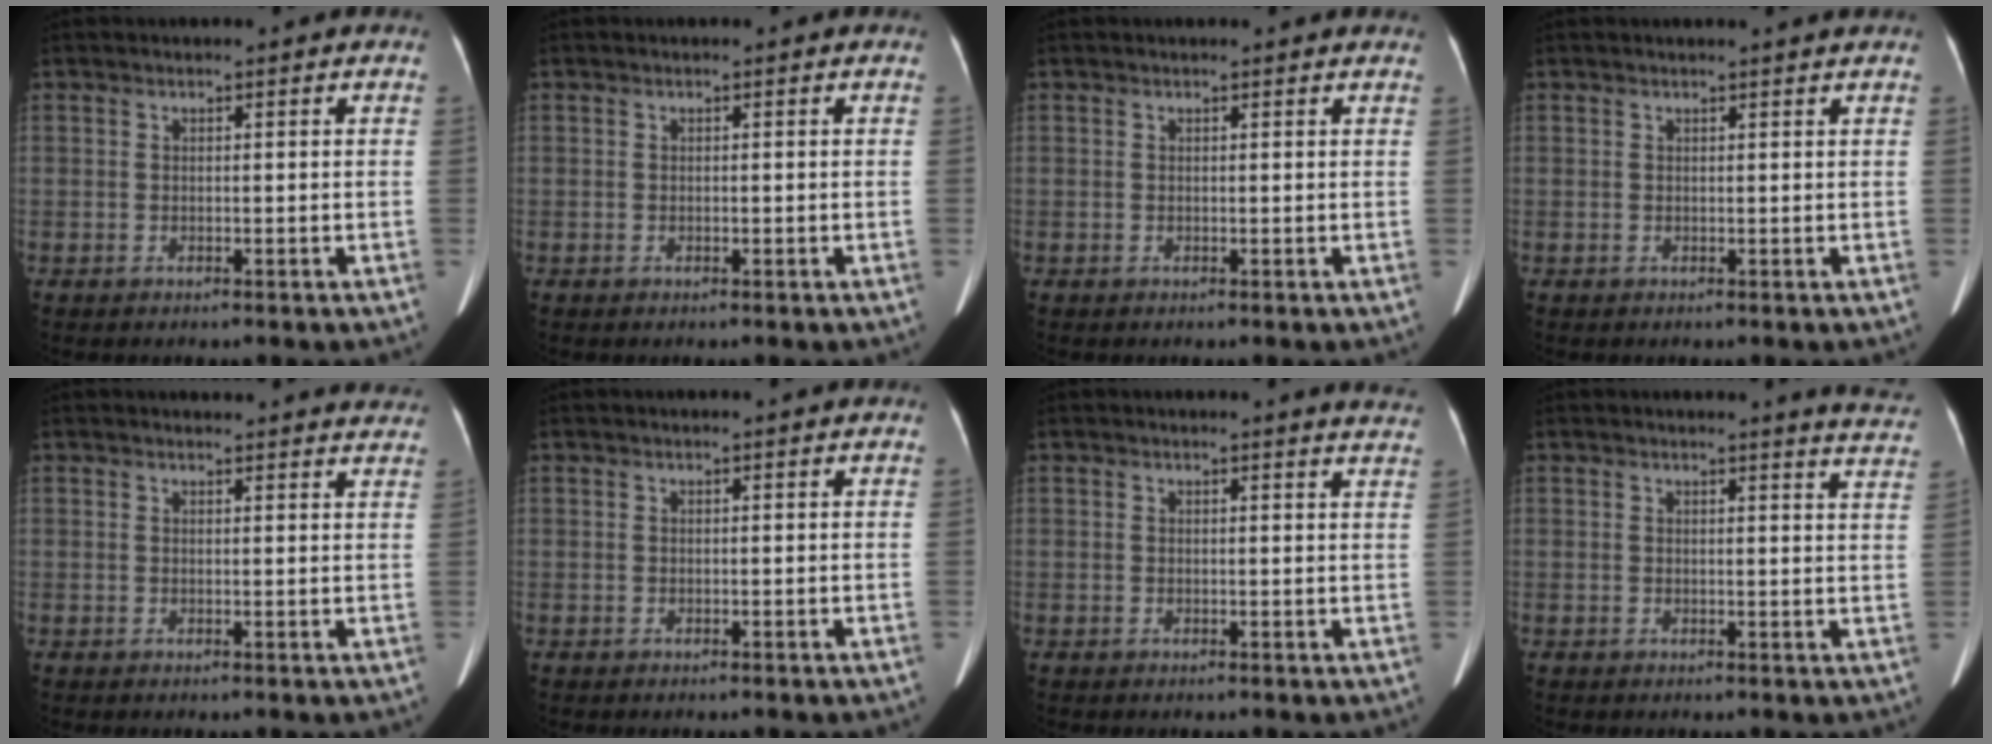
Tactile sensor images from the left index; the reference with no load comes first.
{"total": 0.0}
{"total": 1.8, "force": [1.7, 0.2, 0.3], "torque": [-0.012, 0.004, 0.011]}
{"total": 1.9, "force": [1.7, -0.4, 0.6], "torque": [-0.013, 0.003, 0.021]}
{"total": 10.2, "force": [9.9, 1.4, 1.7], "torque": [0.000, 0.001, 0.090]}
{"total": 0.7, "force": [0.7, -0.1, 0.3], "torque": [-0.004, 0.003, 0.012]}
{"total": 5.5, "force": [5.3, -0.2, 1.3], "torque": [-0.009, -0.021, 0.029]}
{"total": 7.0, "force": [6.8, -0.6, 1.4], "torque": [-0.012, -0.054, 0.047]}